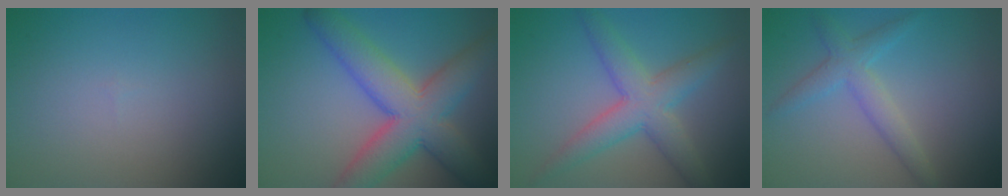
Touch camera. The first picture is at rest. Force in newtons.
{"total": 8.7, "press": 8.7, "slide": 0.5}
{"total": 5.2, "press": 5.2, "slide": 0.2}
{"total": 2.9, "press": 2.9, "slide": 0.1}